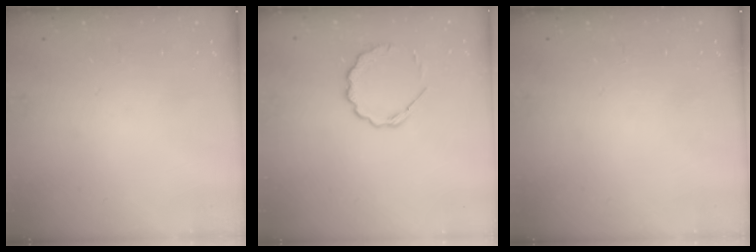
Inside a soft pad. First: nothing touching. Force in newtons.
{"total": 7.4, "press": 7.1, "slide": 2.0}
{"total": 0.0}